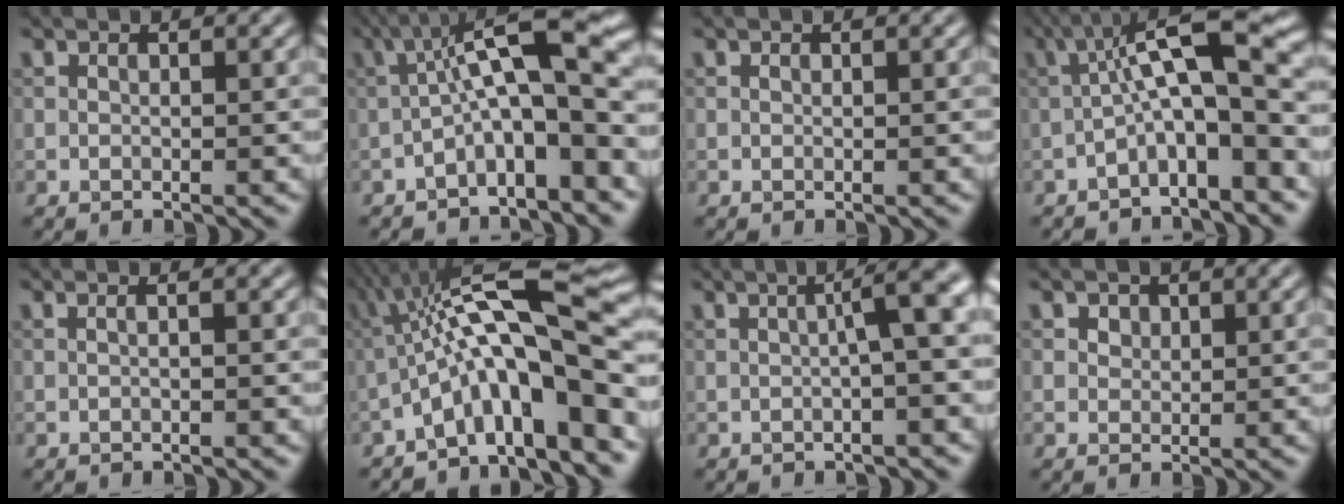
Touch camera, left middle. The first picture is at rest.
{"total": 9.9, "force": [-1.8, 2.4, 9.5], "torque": [-0.147, 0.038, -0.037]}
{"total": 0.0}
{"total": 8.9, "force": [-1.6, 2.1, 8.5], "torque": [-0.135, 0.037, -0.039]}
{"total": 0.6, "force": [-0.1, 0.1, 0.6], "torque": [-0.015, 0.000, -0.009]}
{"total": 12.6, "force": [-2.7, 2.9, 11.9], "torque": [-0.186, 0.034, -0.046]}
{"total": 4.2, "force": [-0.1, 0.5, 4.2], "torque": [-0.061, 0.021, -0.008]}
{"total": 1.5, "force": [0.8, 1.1, 0.4], "torque": [-0.005, 0.004, 0.008]}